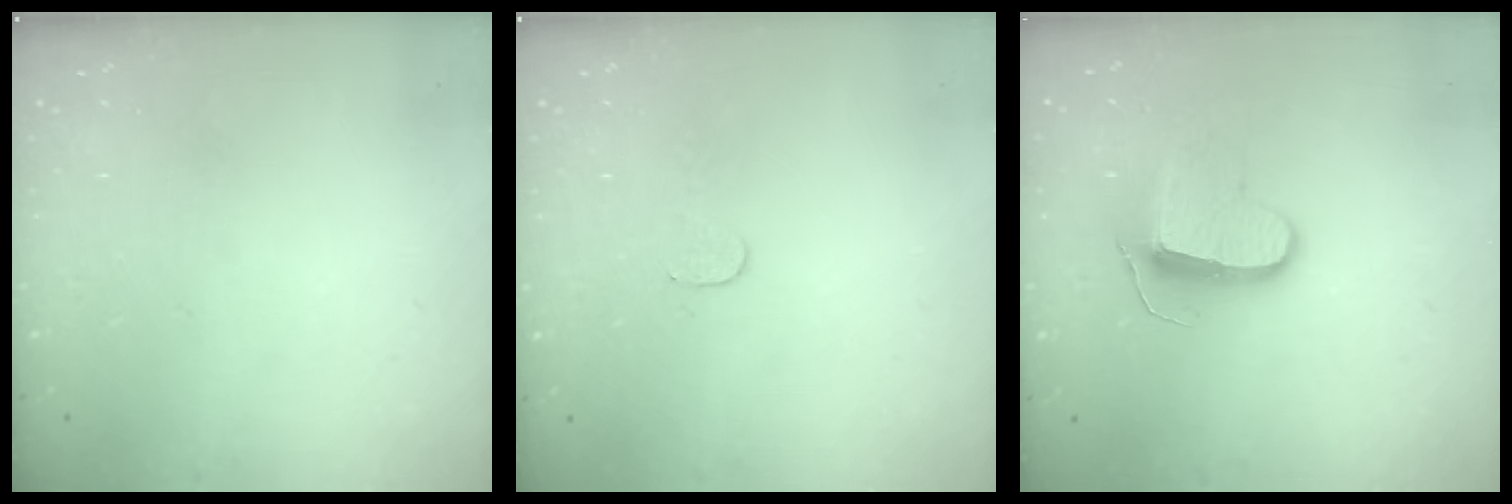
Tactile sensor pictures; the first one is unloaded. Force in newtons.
{"total": 2.8, "press": 2.8, "slide": 0.2}
{"total": 10.1, "press": 10.1, "slide": 0.4}